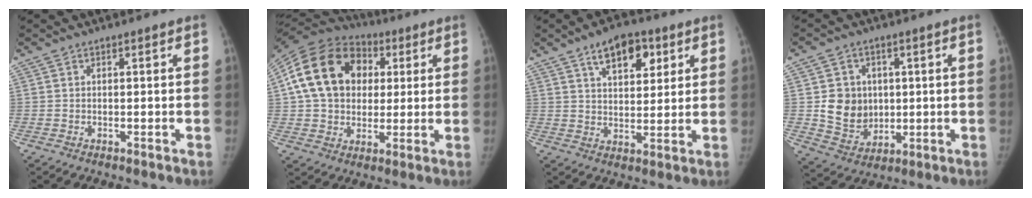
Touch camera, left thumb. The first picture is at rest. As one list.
[{"total": 20.8, "force": [3.9, 16.1, 12.6], "torque": [-0.227, 0.022, 0.065]}, {"total": 10.0, "force": [5.2, 5.4, 6.6], "torque": [-0.070, -0.022, 0.081]}, {"total": 10.0, "force": [0.9, 8.8, 4.7], "torque": [-0.040, -0.008, 0.034]}]